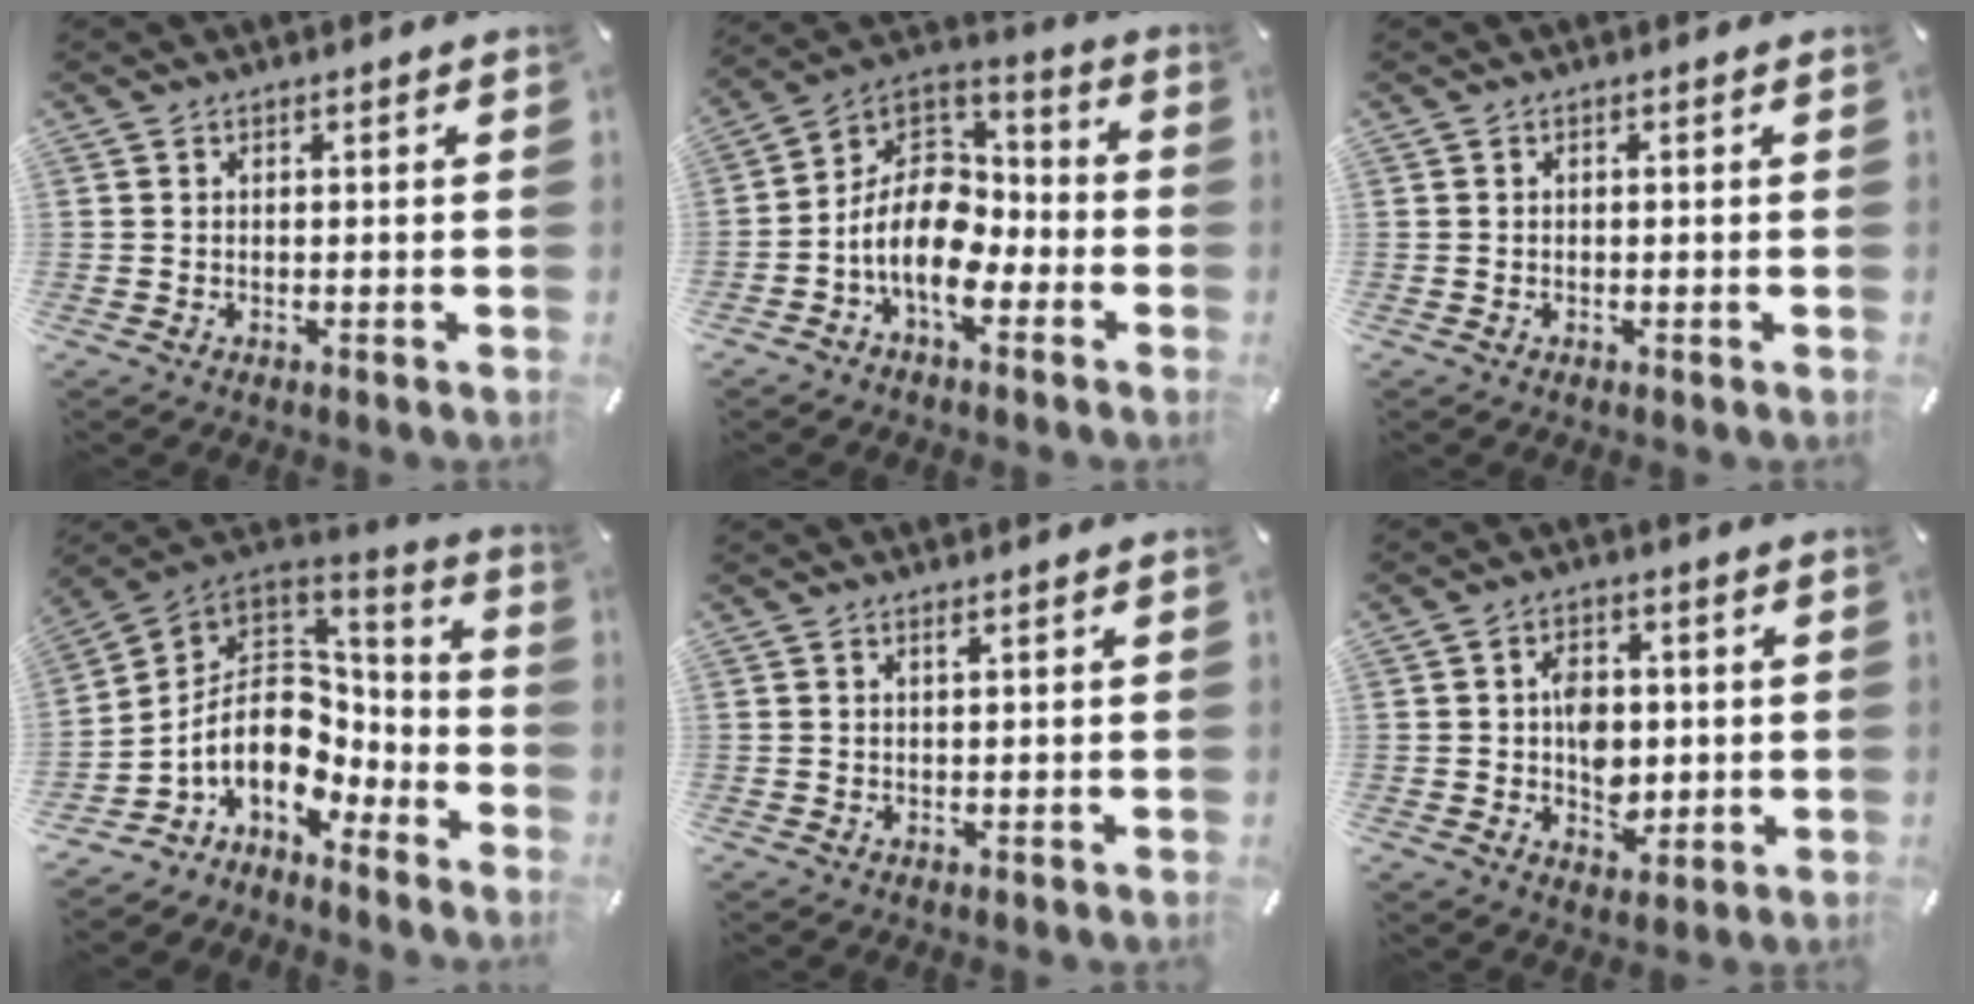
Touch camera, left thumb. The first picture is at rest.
{"total": 13.8, "force": [-5.5, 9.3, 8.6], "torque": [-0.183, 0.012, -0.102]}
{"total": 0.0}
{"total": 15.7, "force": [-3.3, 11.3, 10.4], "torque": [-0.213, -0.019, -0.061]}
{"total": 0.8, "force": [0.4, 0.0, 0.7], "torque": [-0.012, 0.000, 0.006]}
{"total": 8.2, "force": [-0.2, 6.4, 5.0], "torque": [-0.055, 0.003, -0.003]}